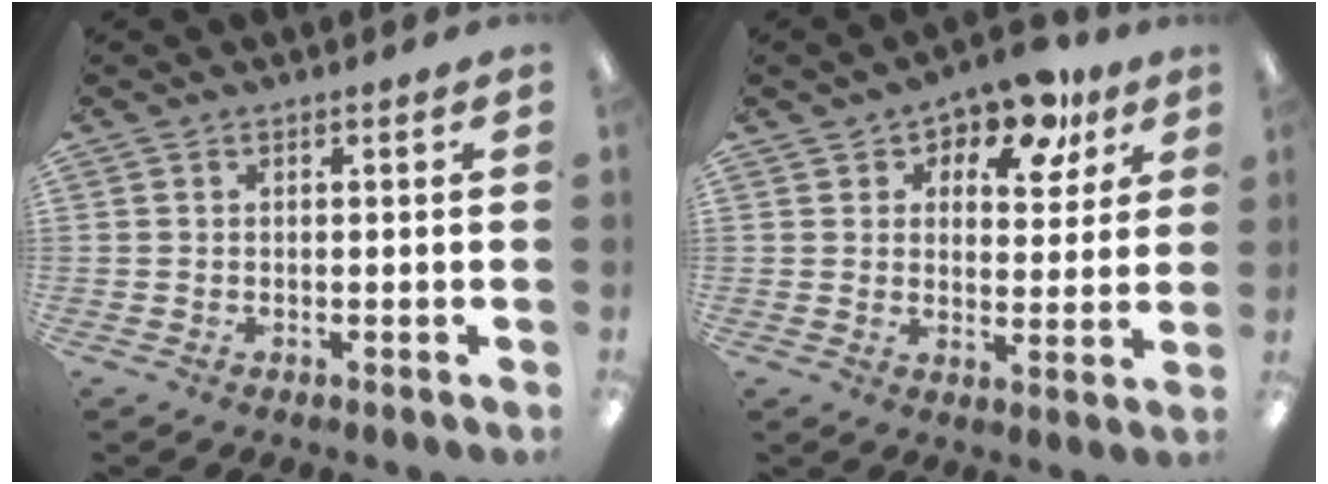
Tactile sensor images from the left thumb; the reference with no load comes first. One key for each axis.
{"total": 10.1, "fx": 7.5, "fy": 4.9, "fz": 4.6, "tx": -0.062, "ty": -0.043, "tz": 0.129}